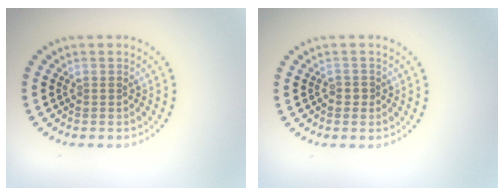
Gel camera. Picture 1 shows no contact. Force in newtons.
{"total": 0.6, "press": 0.5, "slide": 0.3}